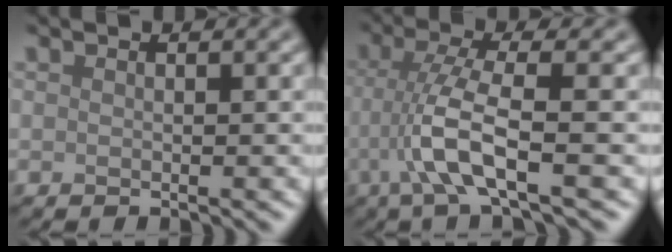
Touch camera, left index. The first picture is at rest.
{"total": 4.8, "force": [-1.5, 0.5, 4.5], "torque": [-0.094, 0.009, -0.034]}